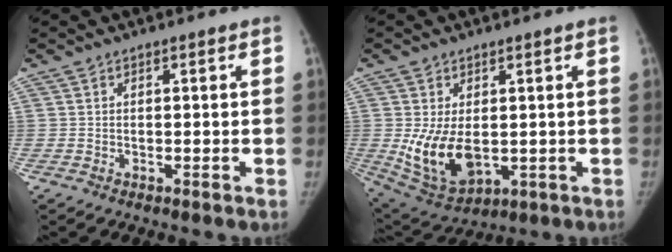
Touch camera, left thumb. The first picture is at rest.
{"total": 11.3, "force": [-0.6, 6.6, 9.2], "torque": [-0.159, -0.019, 0.014]}